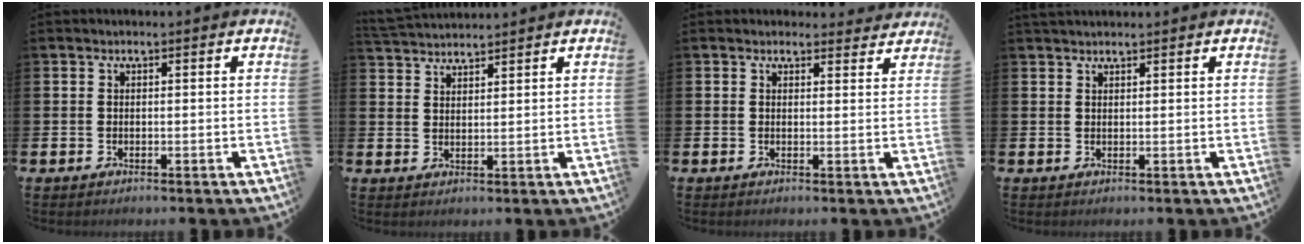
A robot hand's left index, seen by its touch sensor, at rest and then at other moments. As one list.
[{"total": 3.3, "force": [3.2, 0.3, 0.1], "torque": [-0.010, -0.015, 0.060]}, {"total": 2.0, "force": [1.8, 0.7, 0.0], "torque": [0.007, -0.007, 0.031]}, {"total": 1.4, "force": [1.3, 0.2, 0.2], "torque": [0.003, -0.003, 0.023]}]